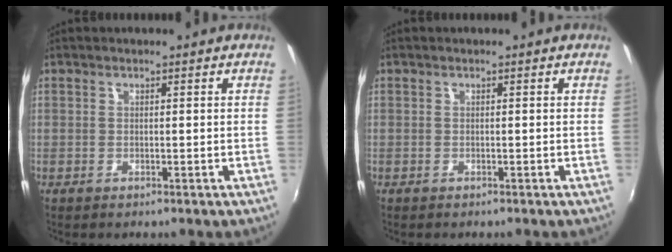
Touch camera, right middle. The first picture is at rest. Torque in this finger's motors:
{"motor_torque": [0.61, -0.85, 0.13, 0.03]}